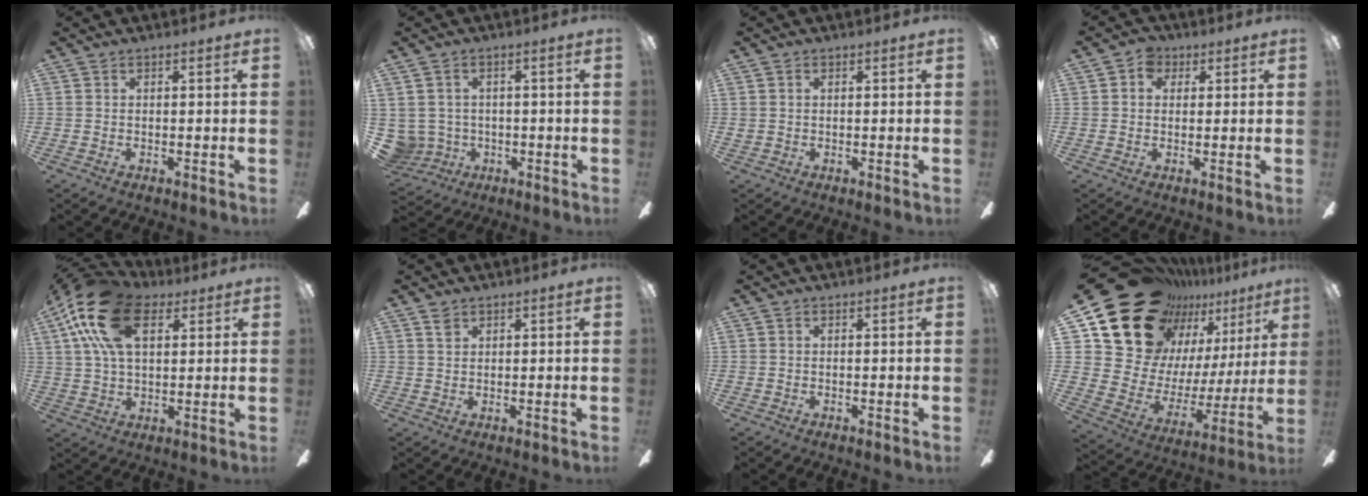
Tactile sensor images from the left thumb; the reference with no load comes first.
{"total": 4.8, "force": [0.1, 4.8, 0.5], "torque": [-0.046, -0.006, 0.004]}
{"total": 0.7, "force": [0.1, 0.6, 0.2], "torque": [-0.005, 0.006, 0.000]}
{"total": 4.2, "force": [1.4, 3.4, 2.1], "torque": [-0.029, 0.007, 0.023]}
{"total": 19.5, "force": [8.3, 10.8, 14.0], "torque": [-0.283, -0.002, 0.144]}
{"total": 1.9, "force": [1.4, 1.1, 0.7], "torque": [-0.009, -0.004, 0.025]}
{"total": 0.0}
{"total": 22.9, "force": [17.1, 12.8, 8.1], "torque": [-0.150, -0.125, 0.333]}